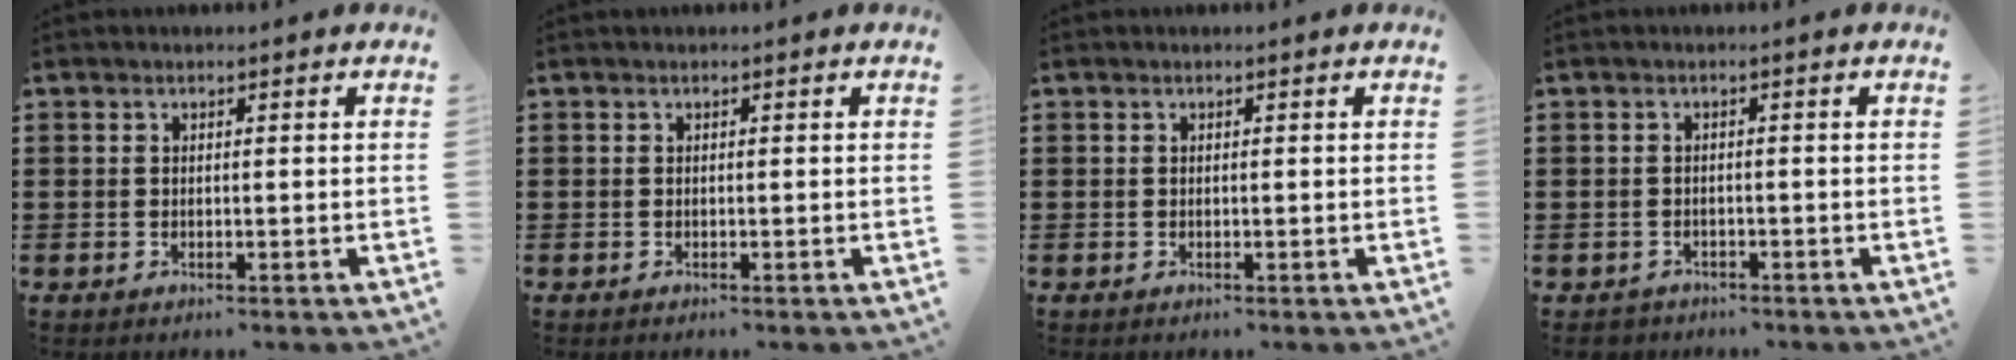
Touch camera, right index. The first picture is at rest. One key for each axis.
{"total": 0.0}
{"total": 0.0}
{"total": 1.4, "fx": -1.3, "fy": 0.5, "fz": -0.1, "tx": -0.004, "ty": 0.004, "tz": -0.031}